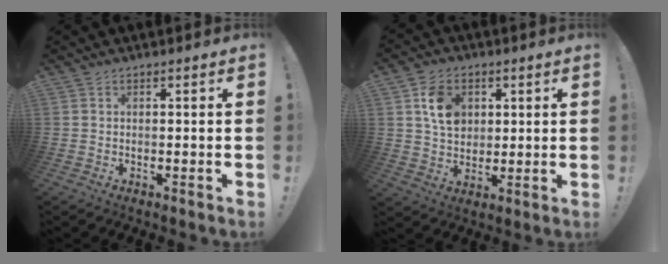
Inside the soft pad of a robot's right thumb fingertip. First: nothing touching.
{"total": 10.5, "force": [3.4, 8.3, 5.6], "torque": [-0.078, 0.001, 0.069]}